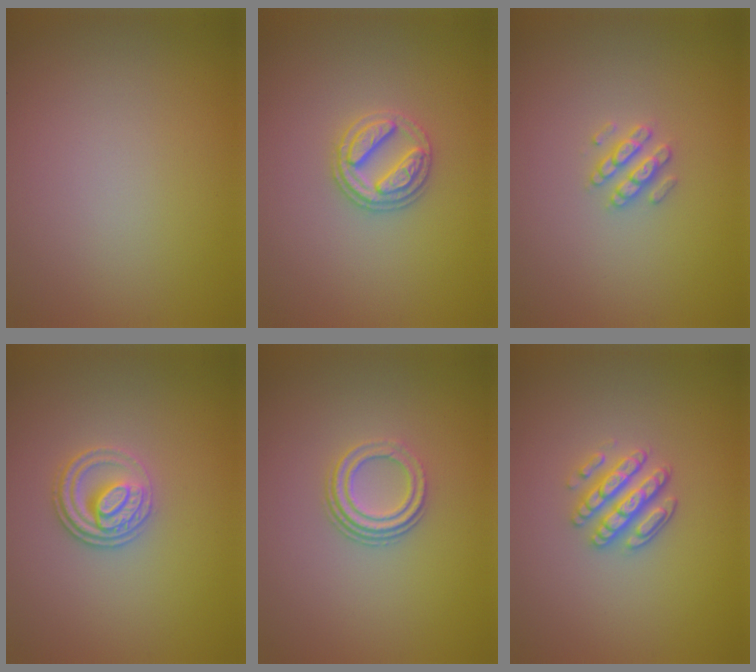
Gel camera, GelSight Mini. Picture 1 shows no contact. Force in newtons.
{"total": 2.9, "press": 2.8, "slide": 0.9}
{"total": 2.1, "press": 2.0, "slide": 0.5}
{"total": 2.8, "press": 2.6, "slide": 1.0}
{"total": 2.9, "press": 2.0, "slide": 2.0}
{"total": 3.4, "press": 3.0, "slide": 1.5}